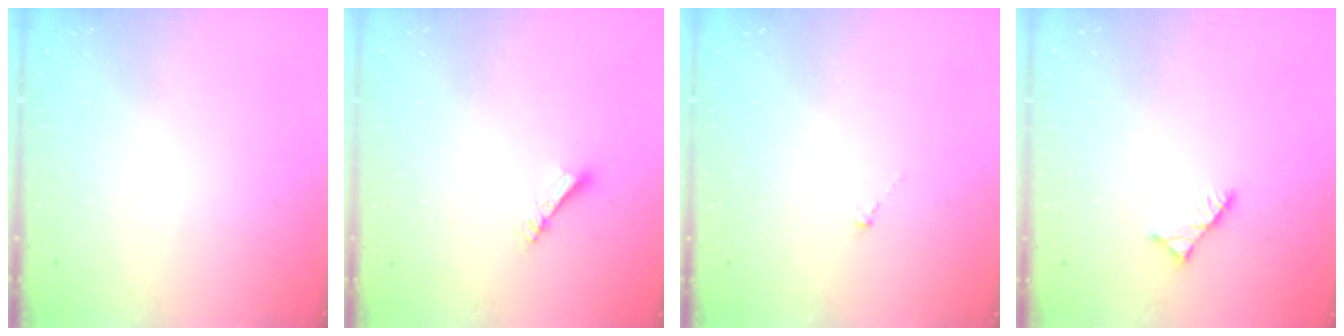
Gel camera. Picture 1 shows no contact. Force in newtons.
{"total": 4.3, "press": 4.3, "slide": 0.2}
{"total": 0.5, "press": 0.3, "slide": 0.4}
{"total": 2.9, "press": 2.9, "slide": 0.4}